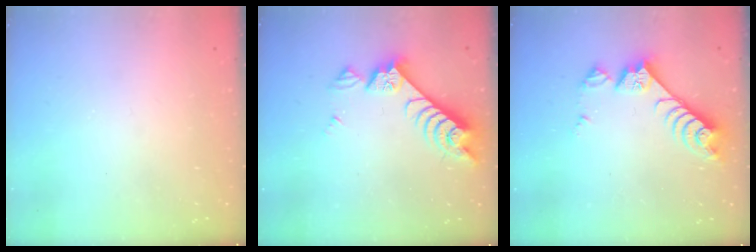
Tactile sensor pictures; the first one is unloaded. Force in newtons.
{"total": 7.8, "press": 7.7, "slide": 1.2}
{"total": 8.6, "press": 8.6, "slide": 0.1}